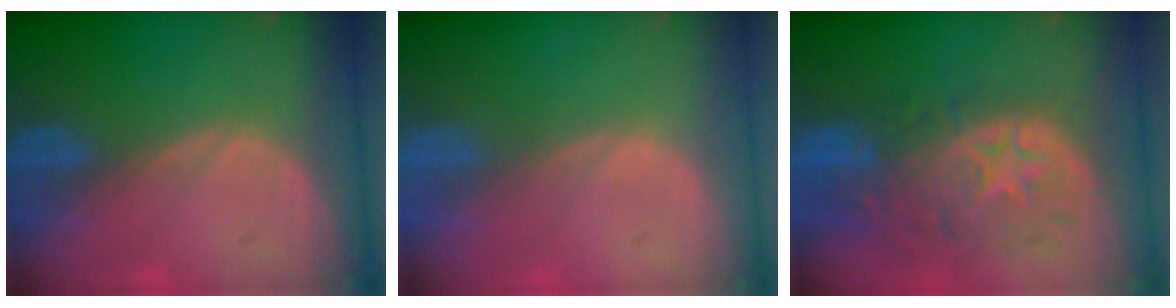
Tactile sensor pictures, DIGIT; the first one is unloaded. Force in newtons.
{"total": 0.0}
{"total": 11.0, "press": 9.8, "slide": 5.1}